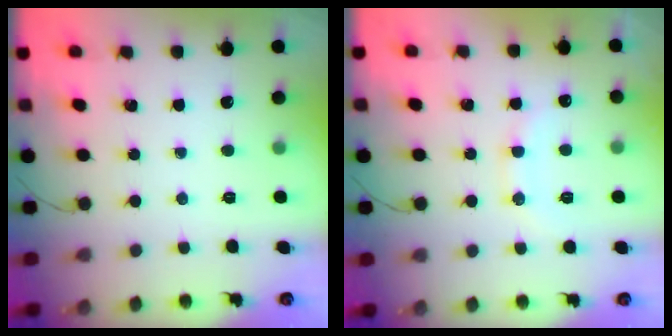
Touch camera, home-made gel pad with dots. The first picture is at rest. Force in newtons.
{"total": 10.2, "press": 10.2, "slide": 0.9}